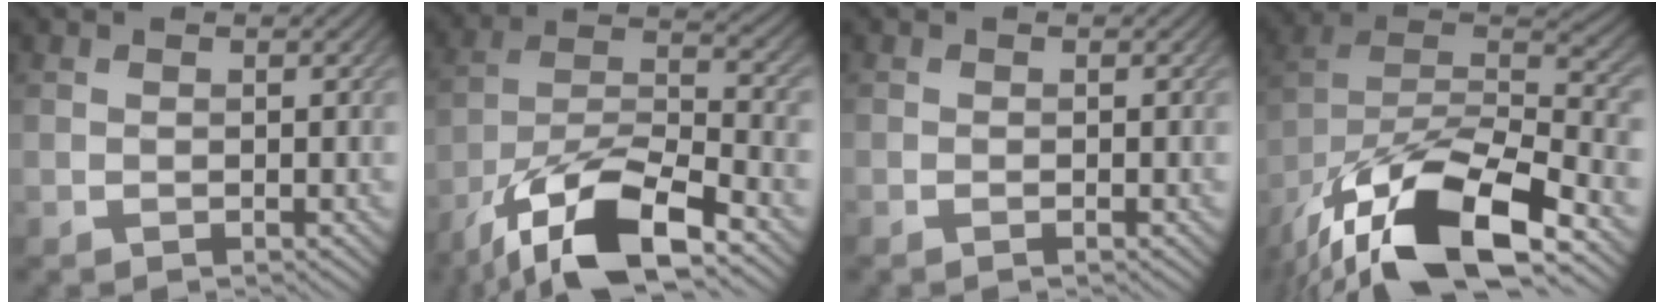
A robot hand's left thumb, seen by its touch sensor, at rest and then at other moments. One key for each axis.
{"total": 15.2, "fx": -9.8, "fy": 5.0, "fz": 10.5, "tx": -0.207, "ty": -0.011, "tz": -0.187}
{"total": 0.7, "fx": -0.4, "fy": 0.0, "fz": 0.5, "tx": -0.011, "ty": -0.002, "tz": -0.008}
{"total": 18.1, "fx": -11.1, "fy": 7.3, "fz": 12.4, "tx": -0.263, "ty": -0.020, "tz": -0.189}